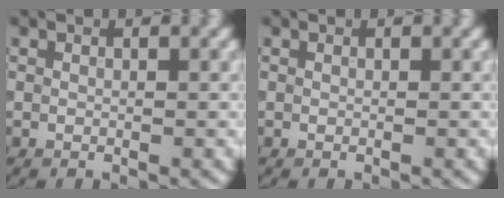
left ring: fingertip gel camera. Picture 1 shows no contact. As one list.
[{"total": 0.0}]